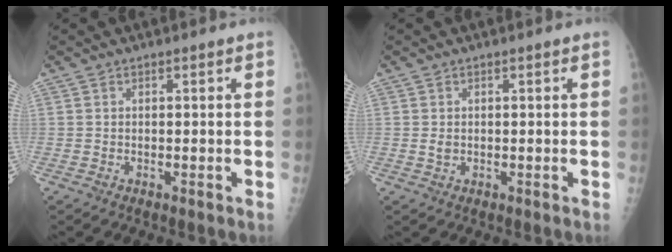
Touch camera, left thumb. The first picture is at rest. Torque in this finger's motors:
{"motor_torque": [-0.10, -0.10, 0.21, 0.06, -0.01]}